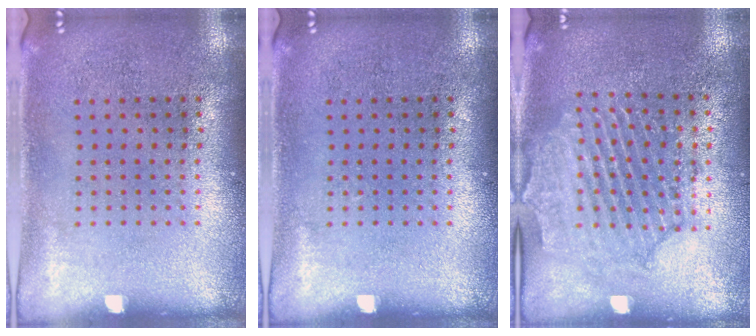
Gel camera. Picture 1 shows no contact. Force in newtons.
{"total": 0.0}
{"total": 2.0, "press": 1.9, "slide": 0.5}